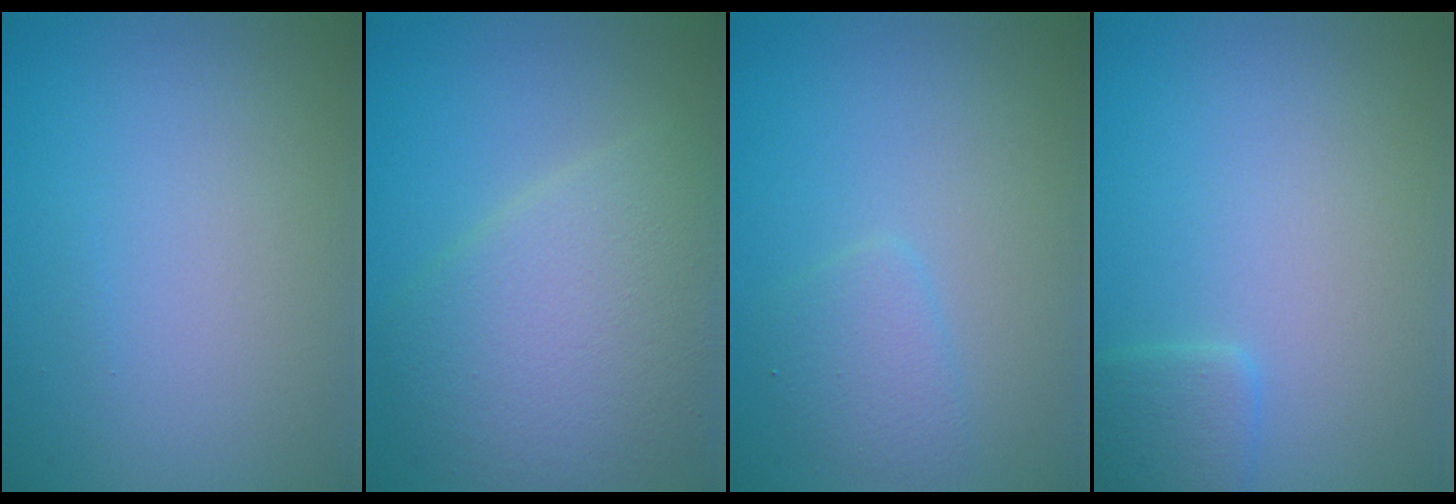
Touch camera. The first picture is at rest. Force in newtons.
{"total": 6.7, "press": 6.7, "slide": 0.3}
{"total": 1.9, "press": 1.9, "slide": 0.0}
{"total": 1.8, "press": 1.8, "slide": 0.1}